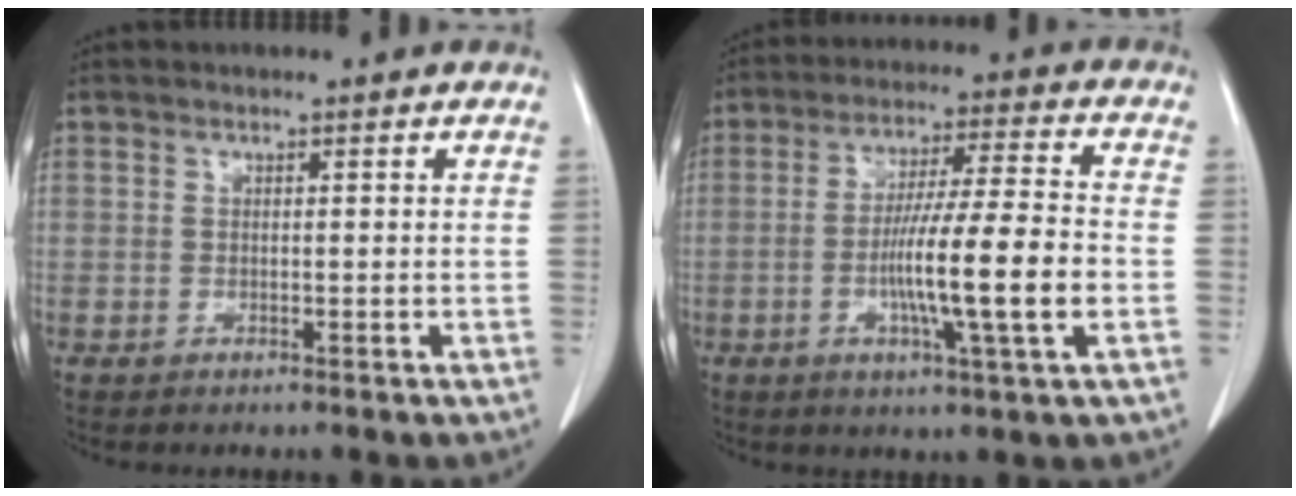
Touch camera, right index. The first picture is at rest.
{"total": 12.9, "force": [-2.9, -0.2, 12.6], "torque": [-0.223, -0.004, -0.053]}